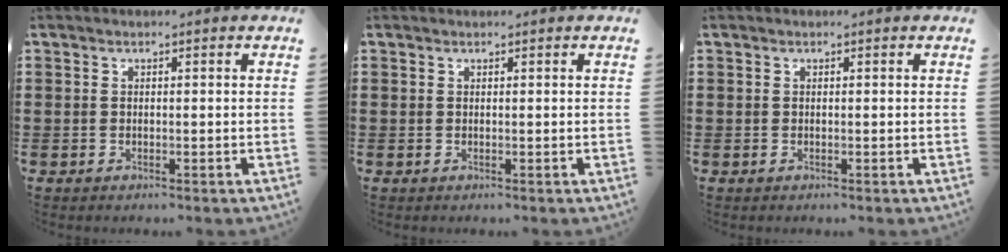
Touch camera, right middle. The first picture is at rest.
{"total": 0.0}
{"total": 0.0}